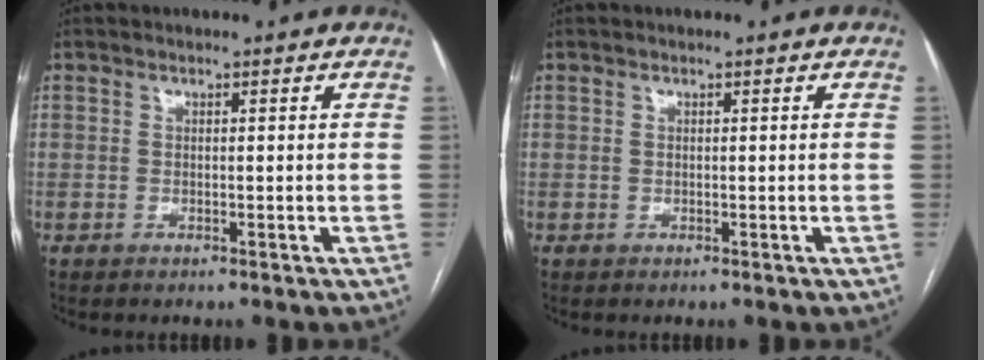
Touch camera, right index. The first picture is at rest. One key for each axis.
{"total": 0.0}